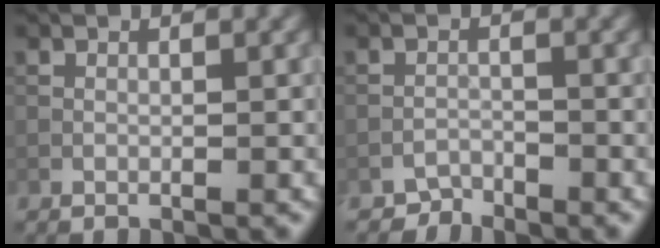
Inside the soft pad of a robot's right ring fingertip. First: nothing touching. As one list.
[{"total": 1.4, "force": [-1.3, 0.4, -0.2], "torque": [0.006, 0.008, -0.026]}]